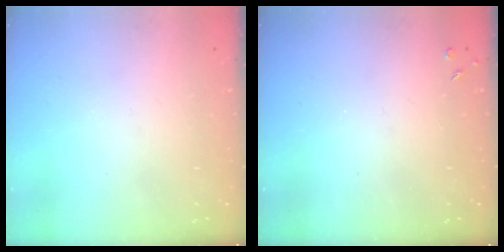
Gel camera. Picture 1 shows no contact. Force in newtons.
{"total": 2.5, "press": 2.5, "slide": 0.5}